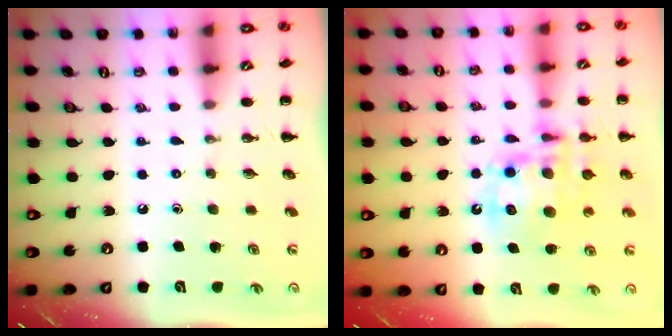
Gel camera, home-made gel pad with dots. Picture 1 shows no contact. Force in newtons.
{"total": 15.1, "press": 14.7, "slide": 3.1}